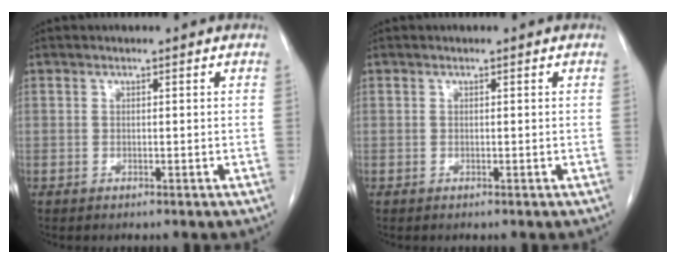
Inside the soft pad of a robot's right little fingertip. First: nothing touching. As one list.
[{"total": 0.0}]